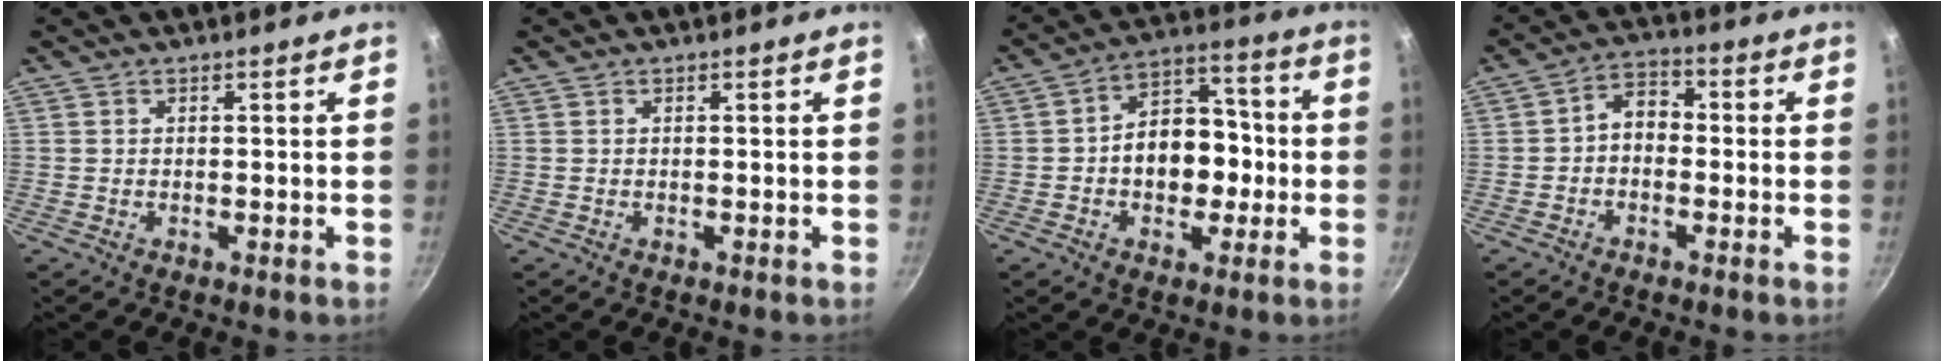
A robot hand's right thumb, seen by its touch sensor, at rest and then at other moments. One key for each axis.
{"total": 0.0}
{"total": 12.5, "fx": -1.3, "fy": 8.7, "fz": 8.9, "tx": -0.088, "ty": 0.038, "tz": -0.027}
{"total": 5.3, "fx": -0.8, "fy": 3.8, "fz": 3.6, "tx": -0.039, "ty": 0.024, "tz": -0.028}